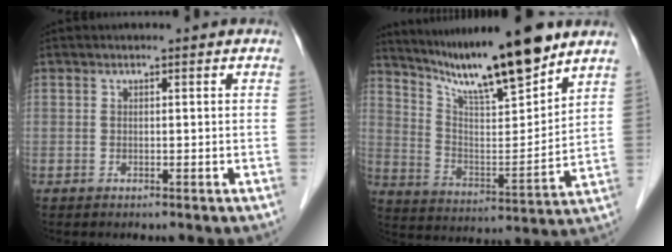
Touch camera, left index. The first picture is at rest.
{"total": 16.3, "force": [13.4, 0.8, 9.2], "torque": [-0.157, -0.008, 0.236]}